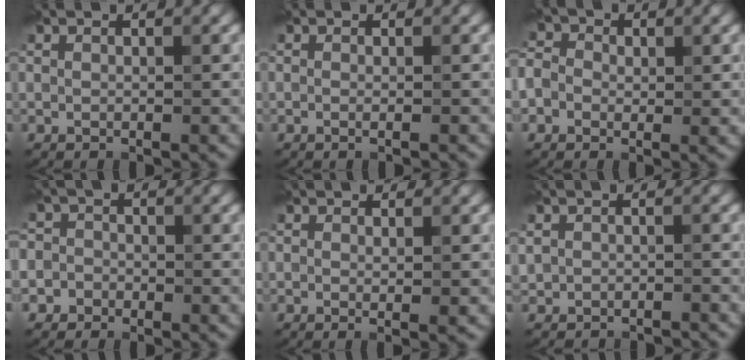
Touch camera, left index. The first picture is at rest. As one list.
[{"total": 0.6, "force": [-0.3, -0.1, 0.5], "torque": [-0.011, -0.003, -0.002]}, {"total": 3.6, "force": [0.3, 3.0, 2.0], "torque": [-0.025, 0.018, -0.022]}, {"total": 3.3, "force": [-1.2, 3.0, 0.5], "torque": [0.029, 0.019, -0.050]}, {"total": 1.1, "force": [0.0, 0.1, 1.1], "torque": [-0.017, -0.002, 0.000]}, {"total": 1.9, "force": [-1.5, 1.0, -0.5], "torque": [0.023, -0.001, -0.025]}]